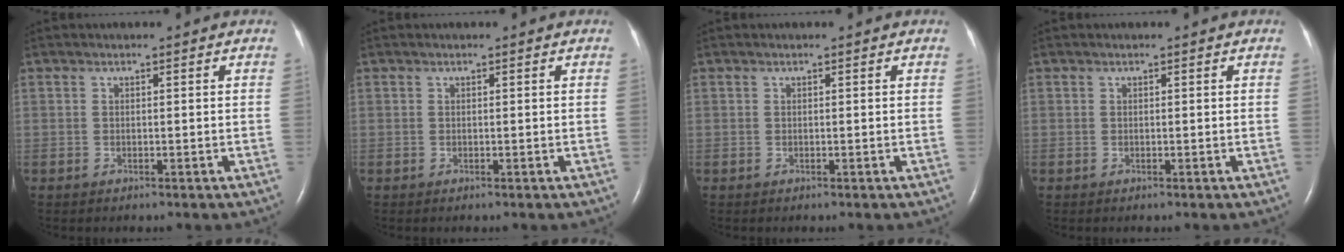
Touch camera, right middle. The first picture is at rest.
{"total": 0.0}
{"total": 0.0}
{"total": 0.0}